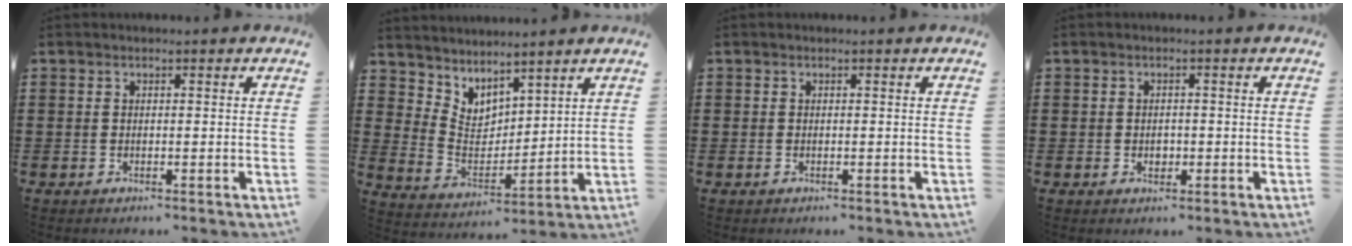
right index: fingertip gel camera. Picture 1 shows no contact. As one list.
[{"total": 4.6, "force": [4.3, 1.7, -0.4], "torque": [-0.019, -0.033, 0.078]}, {"total": 0.0}, {"total": 1.4, "force": [-0.2, 1.1, 0.9], "torque": [-0.018, 0.004, -0.006]}]